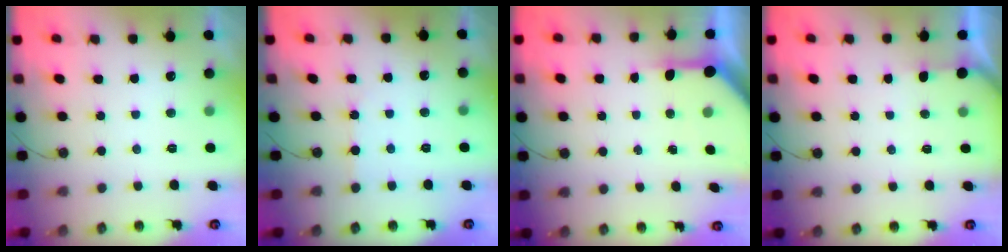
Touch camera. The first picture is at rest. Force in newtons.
{"total": 2.3, "press": 2.3, "slide": 0.4}
{"total": 6.0, "press": 6.0, "slide": 0.5}
{"total": 1.9, "press": 1.9, "slide": 0.2}